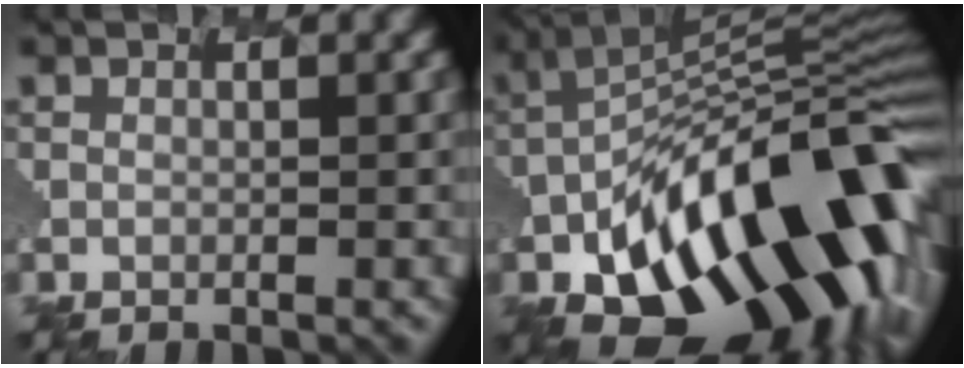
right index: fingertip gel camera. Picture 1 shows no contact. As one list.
[{"total": 16.2, "force": [-6.9, 8.2, 12.2], "torque": [-0.189, 0.008, -0.116]}]